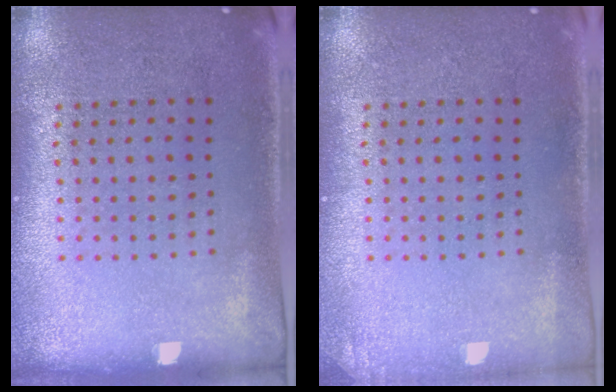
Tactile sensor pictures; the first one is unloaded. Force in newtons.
{"total": 0.7, "press": 0.7, "slide": 0.1}